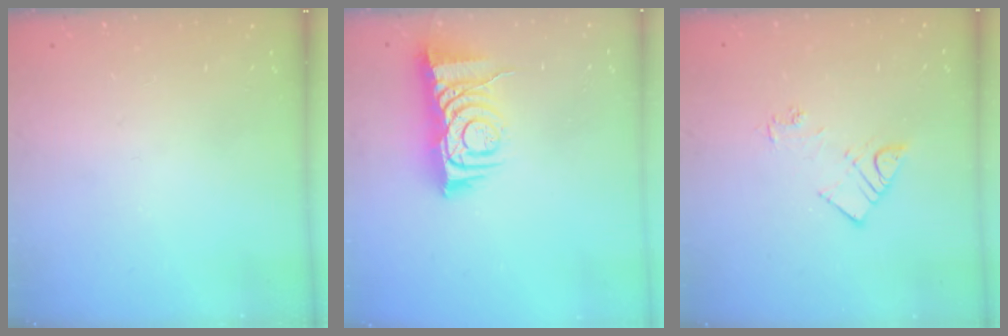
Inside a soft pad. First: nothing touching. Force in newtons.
{"total": 9.1, "press": 9.0, "slide": 1.0}
{"total": 7.3, "press": 7.2, "slide": 0.7}